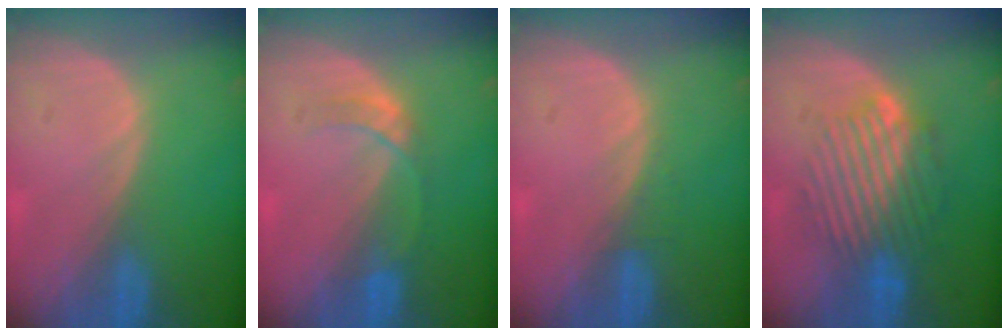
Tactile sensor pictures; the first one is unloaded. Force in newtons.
{"total": 3.0, "press": 3.0, "slide": 0.3}
{"total": 1.0, "press": 0.9, "slide": 0.3}
{"total": 9.2, "press": 8.3, "slide": 3.9}